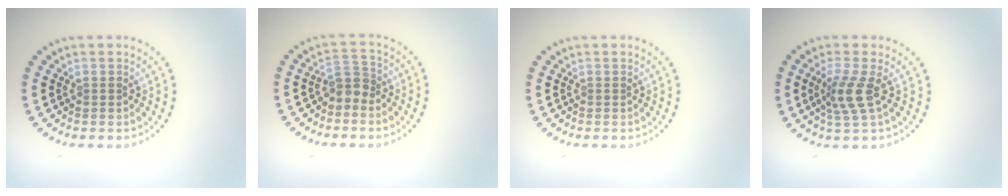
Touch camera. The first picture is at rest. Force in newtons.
{"total": 2.0, "press": 1.6, "slide": 1.2}
{"total": 0.0}
{"total": 2.9, "press": 2.2, "slide": 1.9}